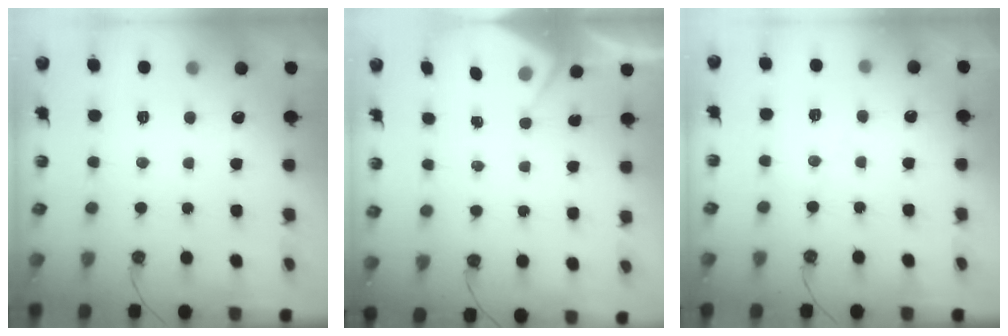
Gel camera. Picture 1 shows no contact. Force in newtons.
{"total": 3.1, "press": 3.1, "slide": 0.4}
{"total": 5.5, "press": 5.4, "slide": 0.8}